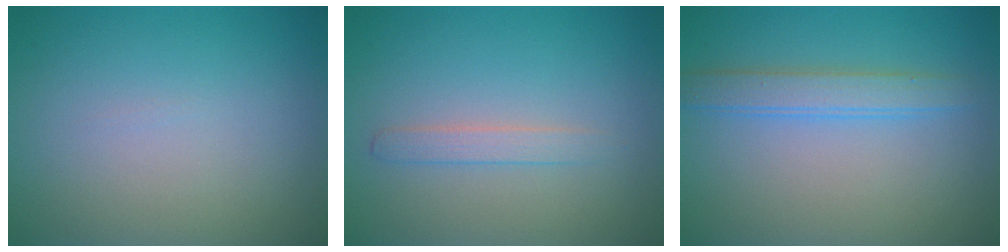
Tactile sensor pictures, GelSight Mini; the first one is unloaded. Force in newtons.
{"total": 1.4, "press": 1.4, "slide": 0.0}
{"total": 2.6, "press": 2.6, "slide": 0.1}